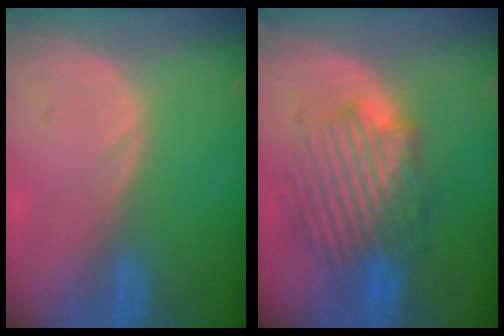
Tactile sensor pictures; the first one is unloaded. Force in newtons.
{"total": 8.6, "press": 8.5, "slide": 1.6}